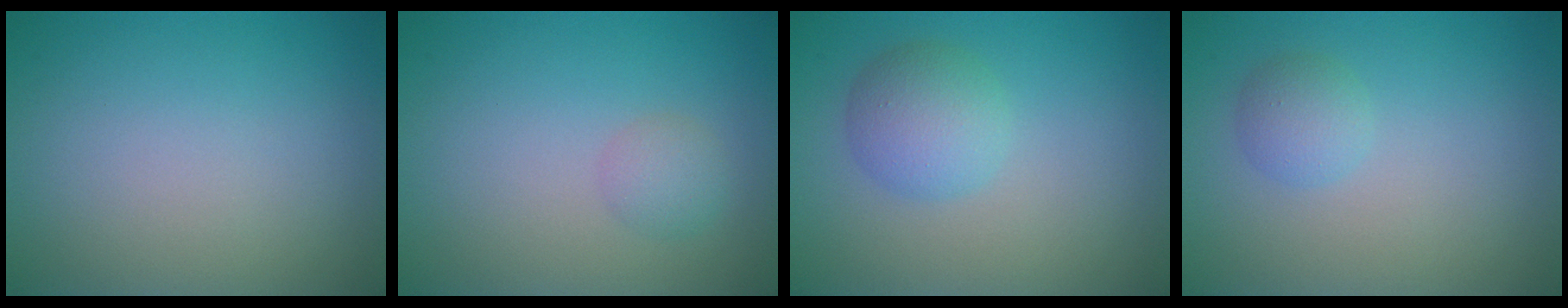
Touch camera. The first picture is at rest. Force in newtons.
{"total": 1.5, "press": 1.5, "slide": 0.0}
{"total": 3.4, "press": 3.4, "slide": 0.2}
{"total": 1.8, "press": 1.8, "slide": 0.0}